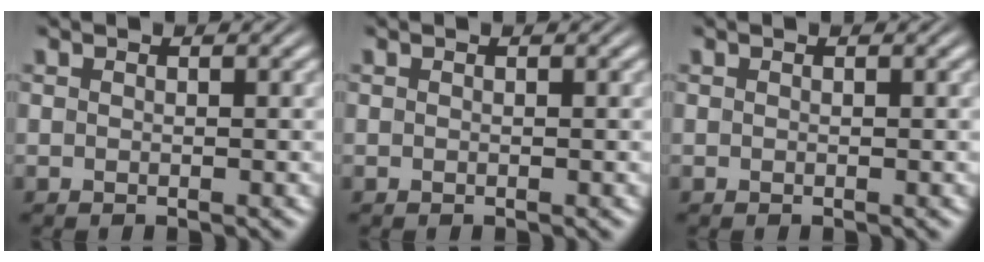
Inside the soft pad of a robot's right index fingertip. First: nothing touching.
{"total": 0.0}
{"total": 0.0}